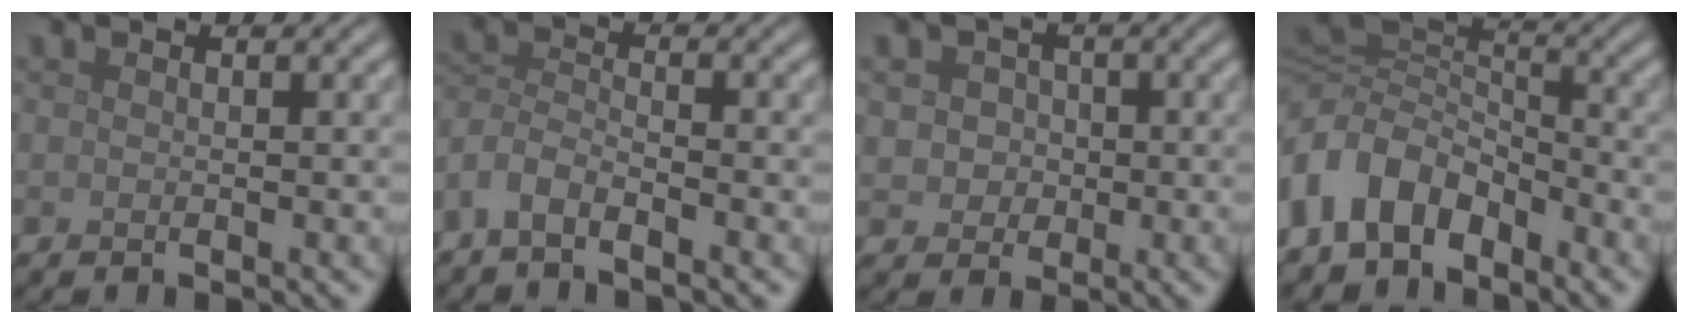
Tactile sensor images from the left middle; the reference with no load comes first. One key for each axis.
{"total": 2.9, "fx": -2.4, "fy": 0.8, "fz": 1.5, "tx": -0.035, "ty": 0.001, "tz": -0.059}
{"total": 3.2, "fx": 0.3, "fy": 3.0, "fz": 1.2, "tx": -0.007, "ty": 0.009, "tz": -0.002}
{"total": 8.4, "fx": -4.2, "fy": 5.7, "fz": 4.6, "tx": -0.085, "ty": 0.005, "tz": -0.092}